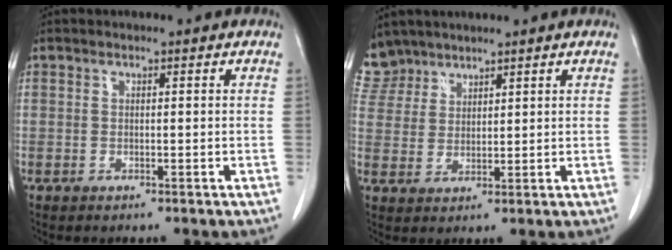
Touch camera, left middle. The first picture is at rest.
{"total": 6.8, "force": [5.8, 3.4, -0.1], "torque": [0.002, 0.006, 0.122]}